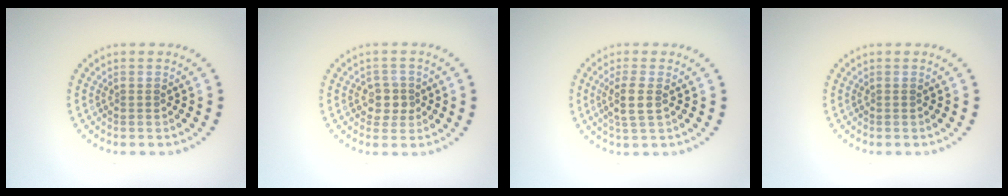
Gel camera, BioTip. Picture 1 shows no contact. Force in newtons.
{"total": 2.2, "press": 2.0, "slide": 0.8}
{"total": 2.5, "press": 2.1, "slide": 1.2}
{"total": 0.0}